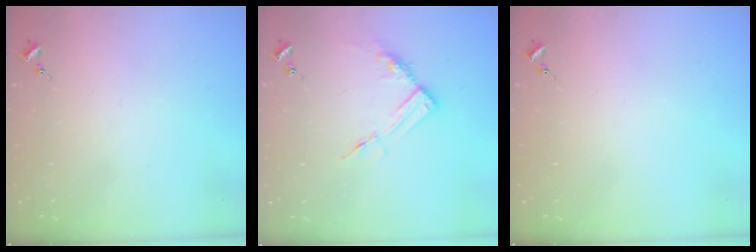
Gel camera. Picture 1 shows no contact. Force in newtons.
{"total": 8.8, "press": 8.8, "slide": 0.6}
{"total": 0.0}